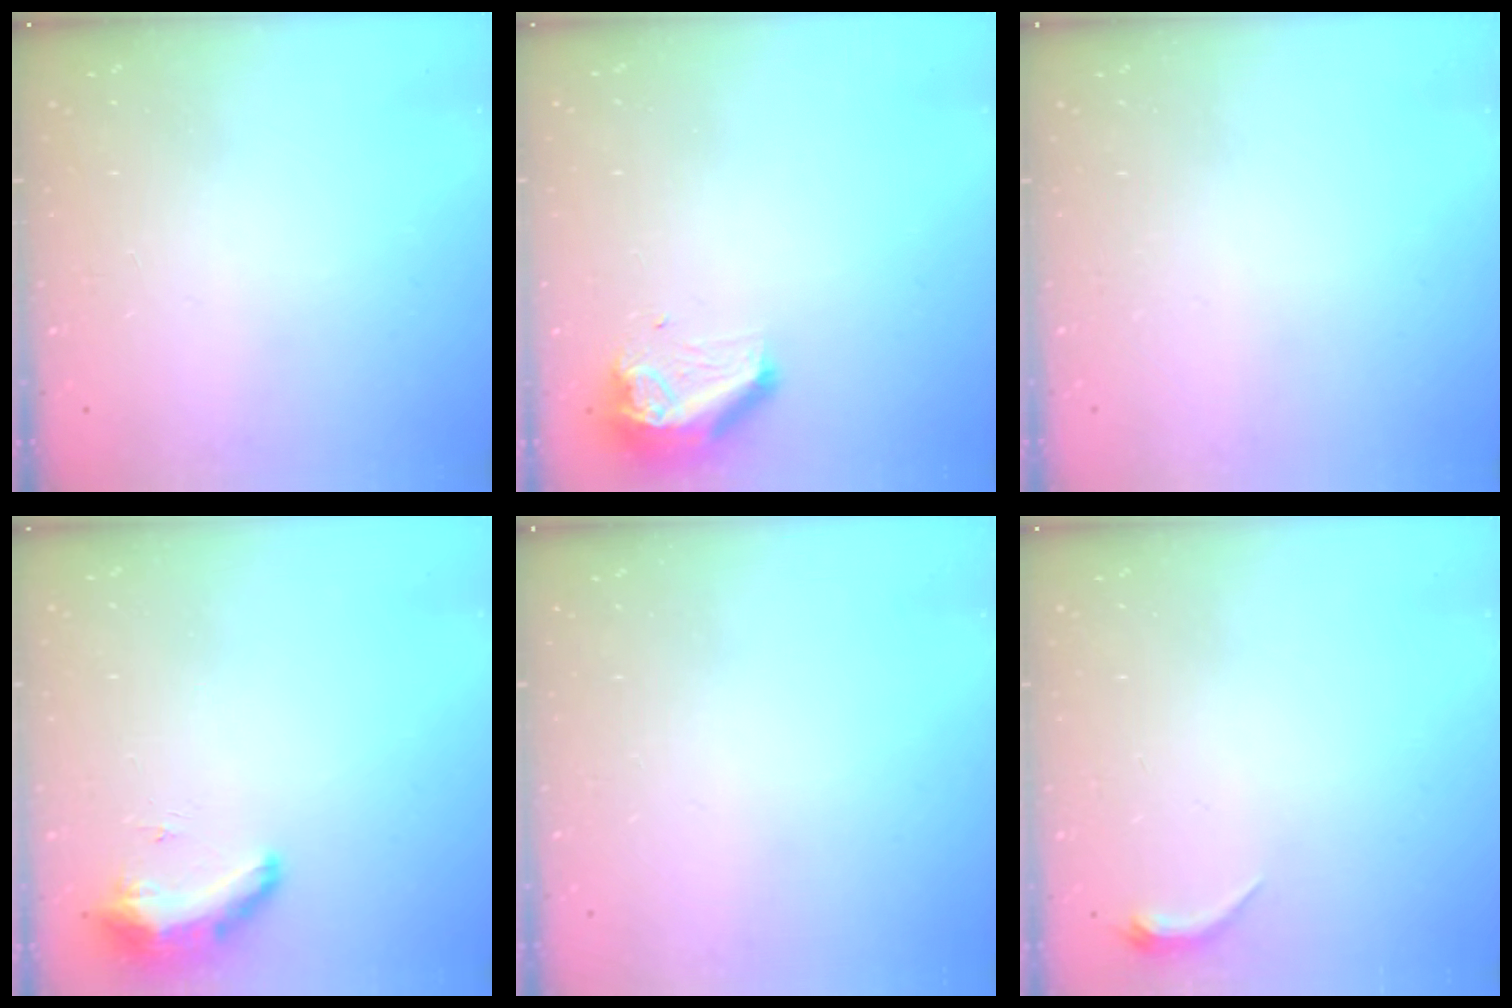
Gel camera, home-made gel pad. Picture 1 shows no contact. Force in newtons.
{"total": 9.0, "press": 8.9, "slide": 1.2}
{"total": 0.0}
{"total": 8.3, "press": 8.2, "slide": 1.6}
{"total": 0.0}
{"total": 3.7, "press": 3.6, "slide": 0.7}